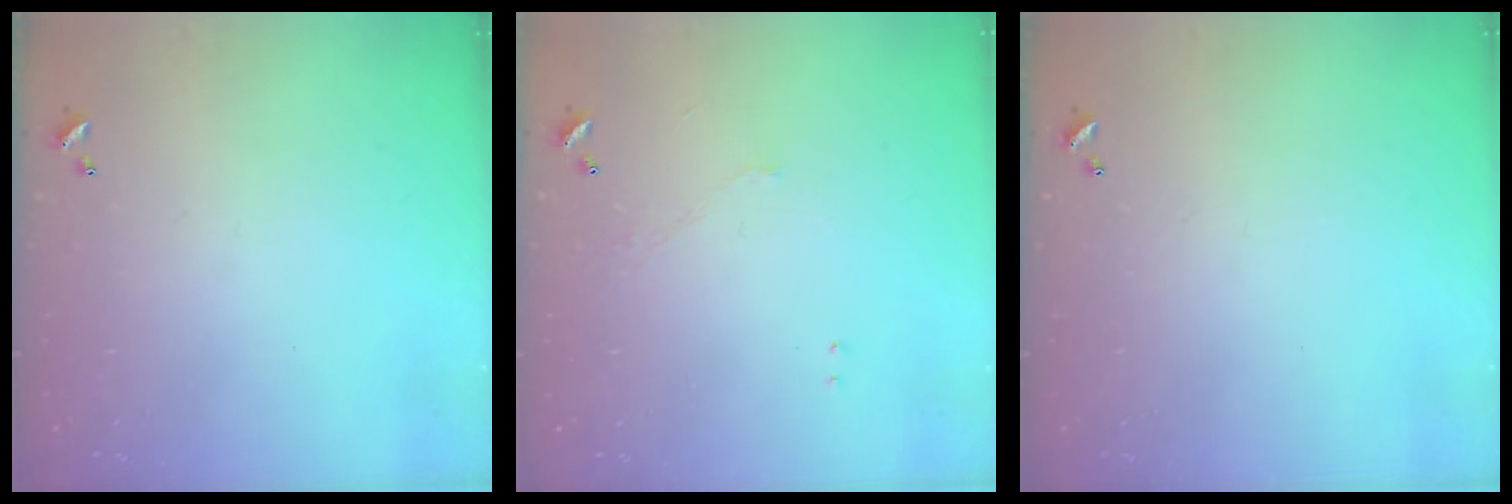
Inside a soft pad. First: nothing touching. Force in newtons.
{"total": 1.4, "press": 1.3, "slide": 0.5}
{"total": 0.0}